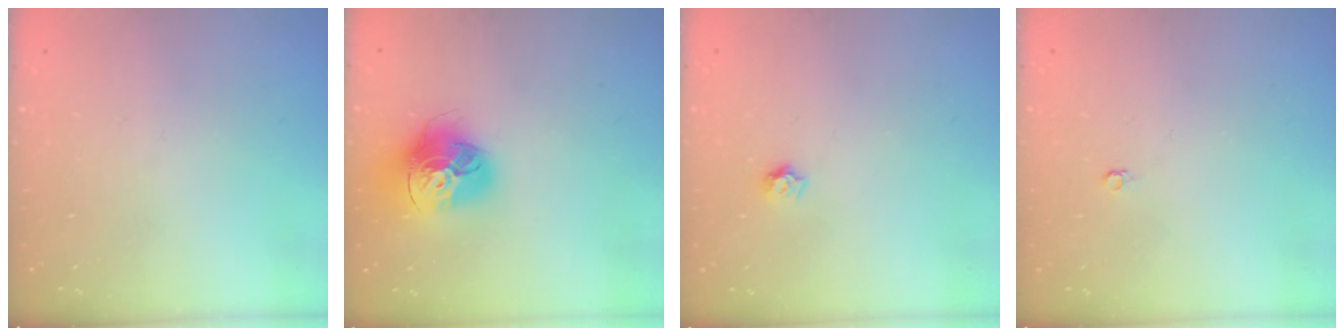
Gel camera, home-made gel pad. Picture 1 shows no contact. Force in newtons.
{"total": 17.0, "press": 16.9, "slide": 1.7}
{"total": 3.7, "press": 3.6, "slide": 0.2}
{"total": 3.3, "press": 3.3, "slide": 0.3}